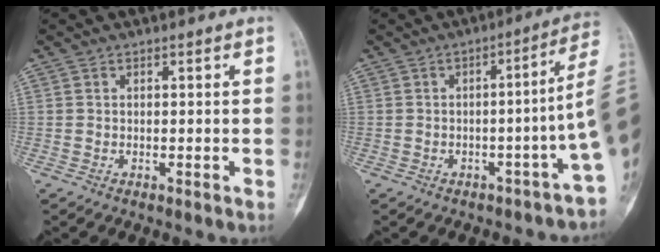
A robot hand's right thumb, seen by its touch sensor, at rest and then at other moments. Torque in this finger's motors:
{"motor_torque": [1.07, 1.13, 1.63, -0.52, 0.14]}